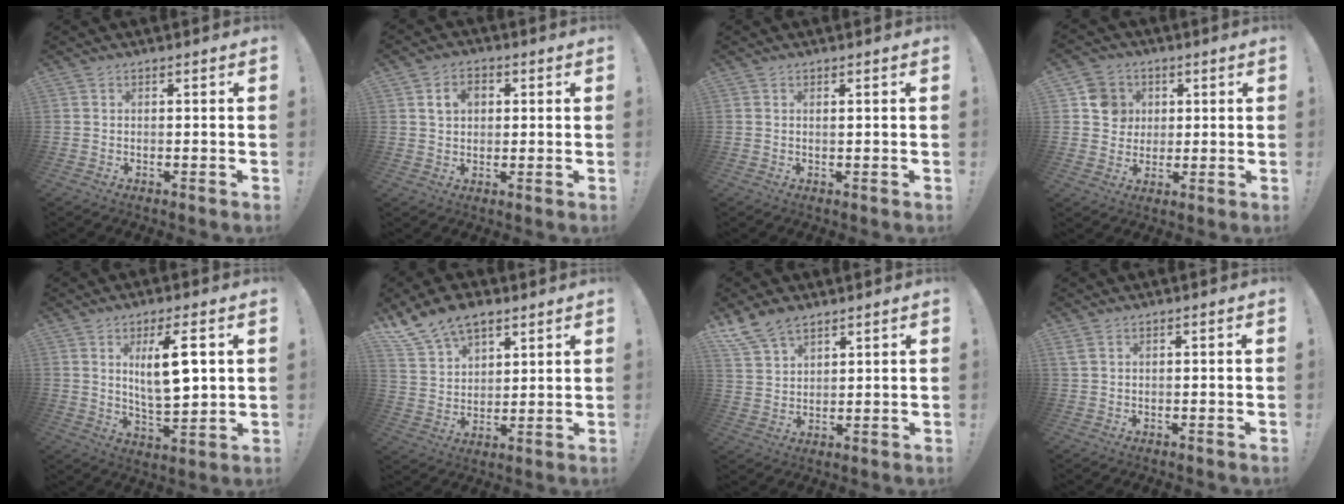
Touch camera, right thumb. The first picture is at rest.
{"total": 6.2, "force": [2.0, 4.7, 3.6], "torque": [-0.057, 0.006, 0.035]}
{"total": 0.7, "force": [0.4, -0.1, 0.6], "torque": [-0.002, -0.002, 0.004]}
{"total": 9.0, "force": [2.5, 8.3, 2.3], "torque": [-0.014, -0.013, 0.052]}
{"total": 12.1, "force": [3.4, 3.4, 11.1], "torque": [-0.189, -0.014, 0.048]}
{"total": 12.1, "force": [9.1, 6.6, 4.5], "torque": [-0.089, -0.055, 0.175]}
{"total": 8.7, "force": [6.9, 4.4, 3.1], "torque": [-0.068, -0.035, 0.139]}
{"total": 1.6, "force": [0.8, 0.6, 1.3], "torque": [-0.028, 0.001, 0.016]}